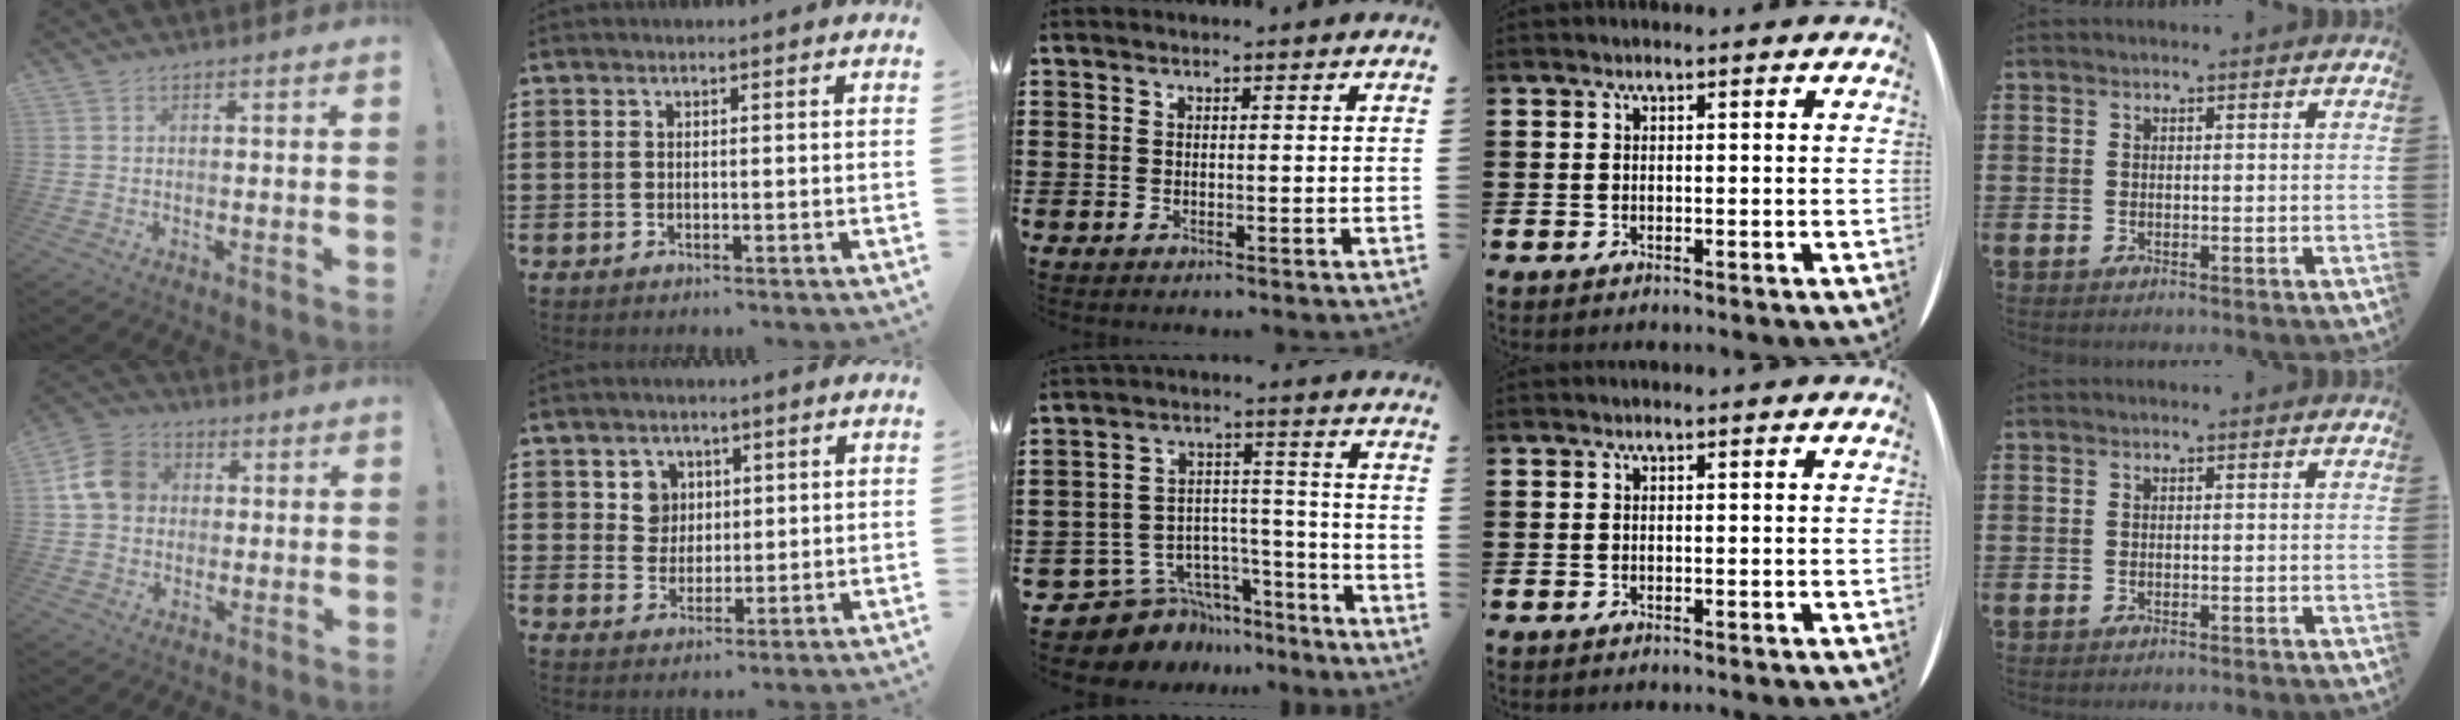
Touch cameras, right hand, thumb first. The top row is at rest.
{"thumb": {"total": 11.8, "force": [1.9, 9.9, 6.2], "torque": [-0.104, 0.012, 0.041]}, "index": {"total": 4.1, "force": [1.7, 3.6, 0.9], "torque": [-0.028, 0.009, 0.030]}, "middle": {"total": 8.2, "force": [-6.9, 4.3, 1.0], "torque": [-0.029, 0.013, -0.129]}}